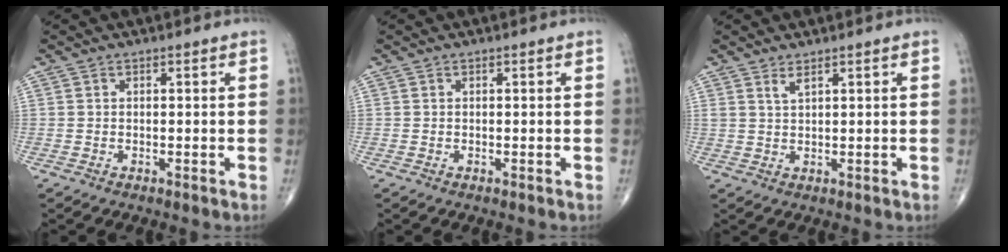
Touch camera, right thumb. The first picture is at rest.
{"total": 0.0}
{"total": 1.8, "force": [1.3, 0.3, 1.2], "torque": [-0.026, -0.009, 0.030]}